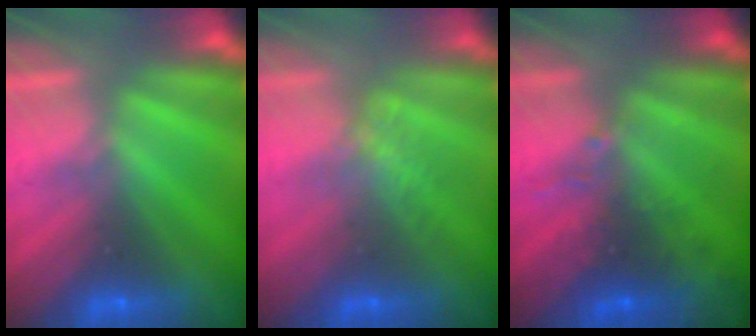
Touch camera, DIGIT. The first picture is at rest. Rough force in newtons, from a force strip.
{"total": 1.3}
{"total": 7.7}